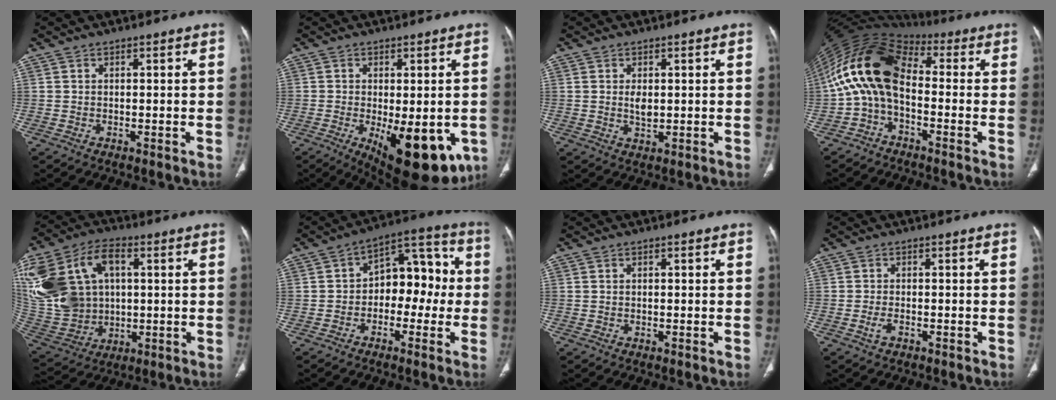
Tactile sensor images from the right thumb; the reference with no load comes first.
{"total": 16.6, "force": [-5.4, 7.3, 13.9], "torque": [-0.152, -0.015, -0.057]}
{"total": 2.7, "force": [0.4, 1.5, 2.2], "torque": [-0.036, -0.006, 0.012]}
{"total": 14.3, "force": [-0.9, 8.5, 11.5], "torque": [-0.216, 0.057, -0.033]}
{"total": 25.6, "force": [5.6, 18.1, 17.1], "torque": [-0.384, 0.031, 0.125]}
{"total": 12.0, "force": [-0.7, 7.9, 9.1], "torque": [-0.078, 0.047, -0.025]}
{"total": 0.0}
{"total": 1.9, "force": [-1.0, 1.0, 1.4], "torque": [-0.033, 0.005, -0.018]}